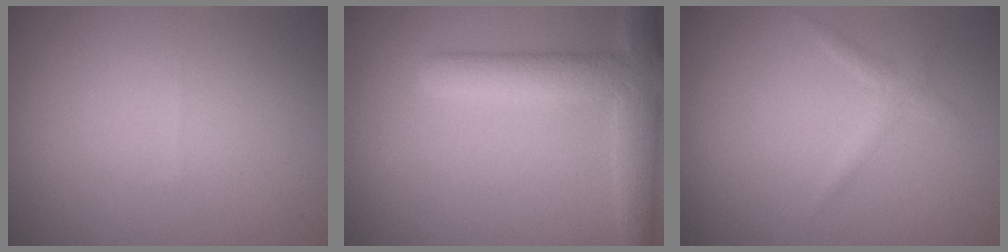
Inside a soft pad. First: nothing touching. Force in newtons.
{"total": 5.3, "press": 5.3, "slide": 0.4}
{"total": 1.3, "press": 1.3, "slide": 0.0}